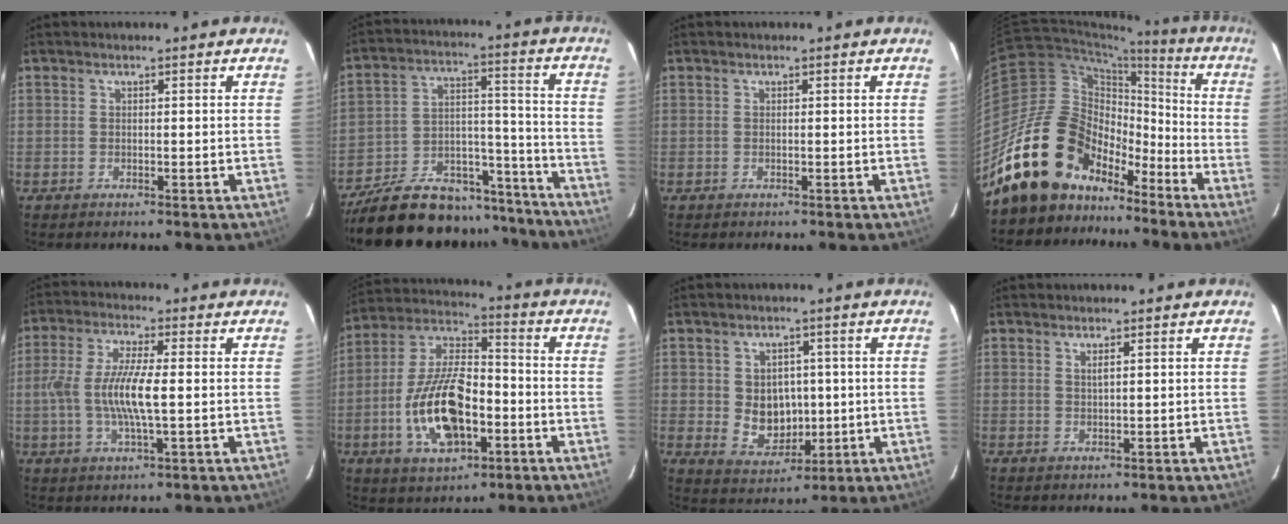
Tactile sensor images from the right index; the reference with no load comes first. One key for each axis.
{"total": 26.4, "fx": -22.6, "fy": 9.7, "fz": 9.7, "tx": -0.192, "ty": 0.034, "tz": -0.313}
{"total": 0.0}
{"total": 20.3, "fx": -14.1, "fy": 12.3, "fz": 8.0, "tx": -0.161, "ty": 0.037, "tz": -0.231}
{"total": 10.2, "fx": -0.7, "fy": 2.2, "fz": 9.9, "tx": -0.198, "ty": -0.001, "tz": -0.015}
{"total": 17.5, "fx": -5.3, "fy": 8.8, "fz": 14.2, "tx": -0.292, "ty": 0.007, "tz": -0.088}
{"total": 8.1, "fx": -0.1, "fy": 6.8, "fz": 4.3, "tx": -0.087, "ty": 0.002, "tz": 0.018}
{"total": 1.2, "fx": 0.7, "fy": 0.2, "fz": 1.0, "tx": -0.017, "ty": 0.001, "tz": 0.012}